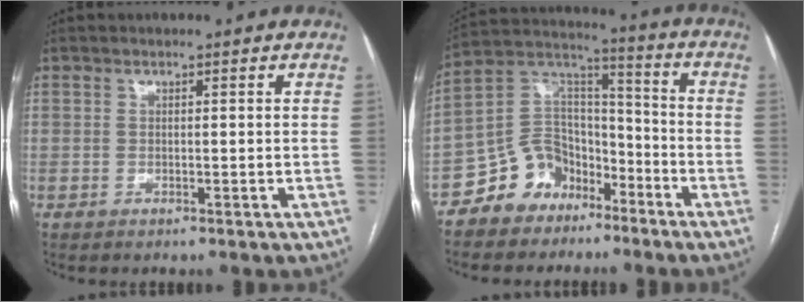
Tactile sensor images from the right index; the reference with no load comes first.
{"total": 10.8, "force": [-7.3, 7.5, 2.9], "torque": [-0.059, 0.055, -0.135]}